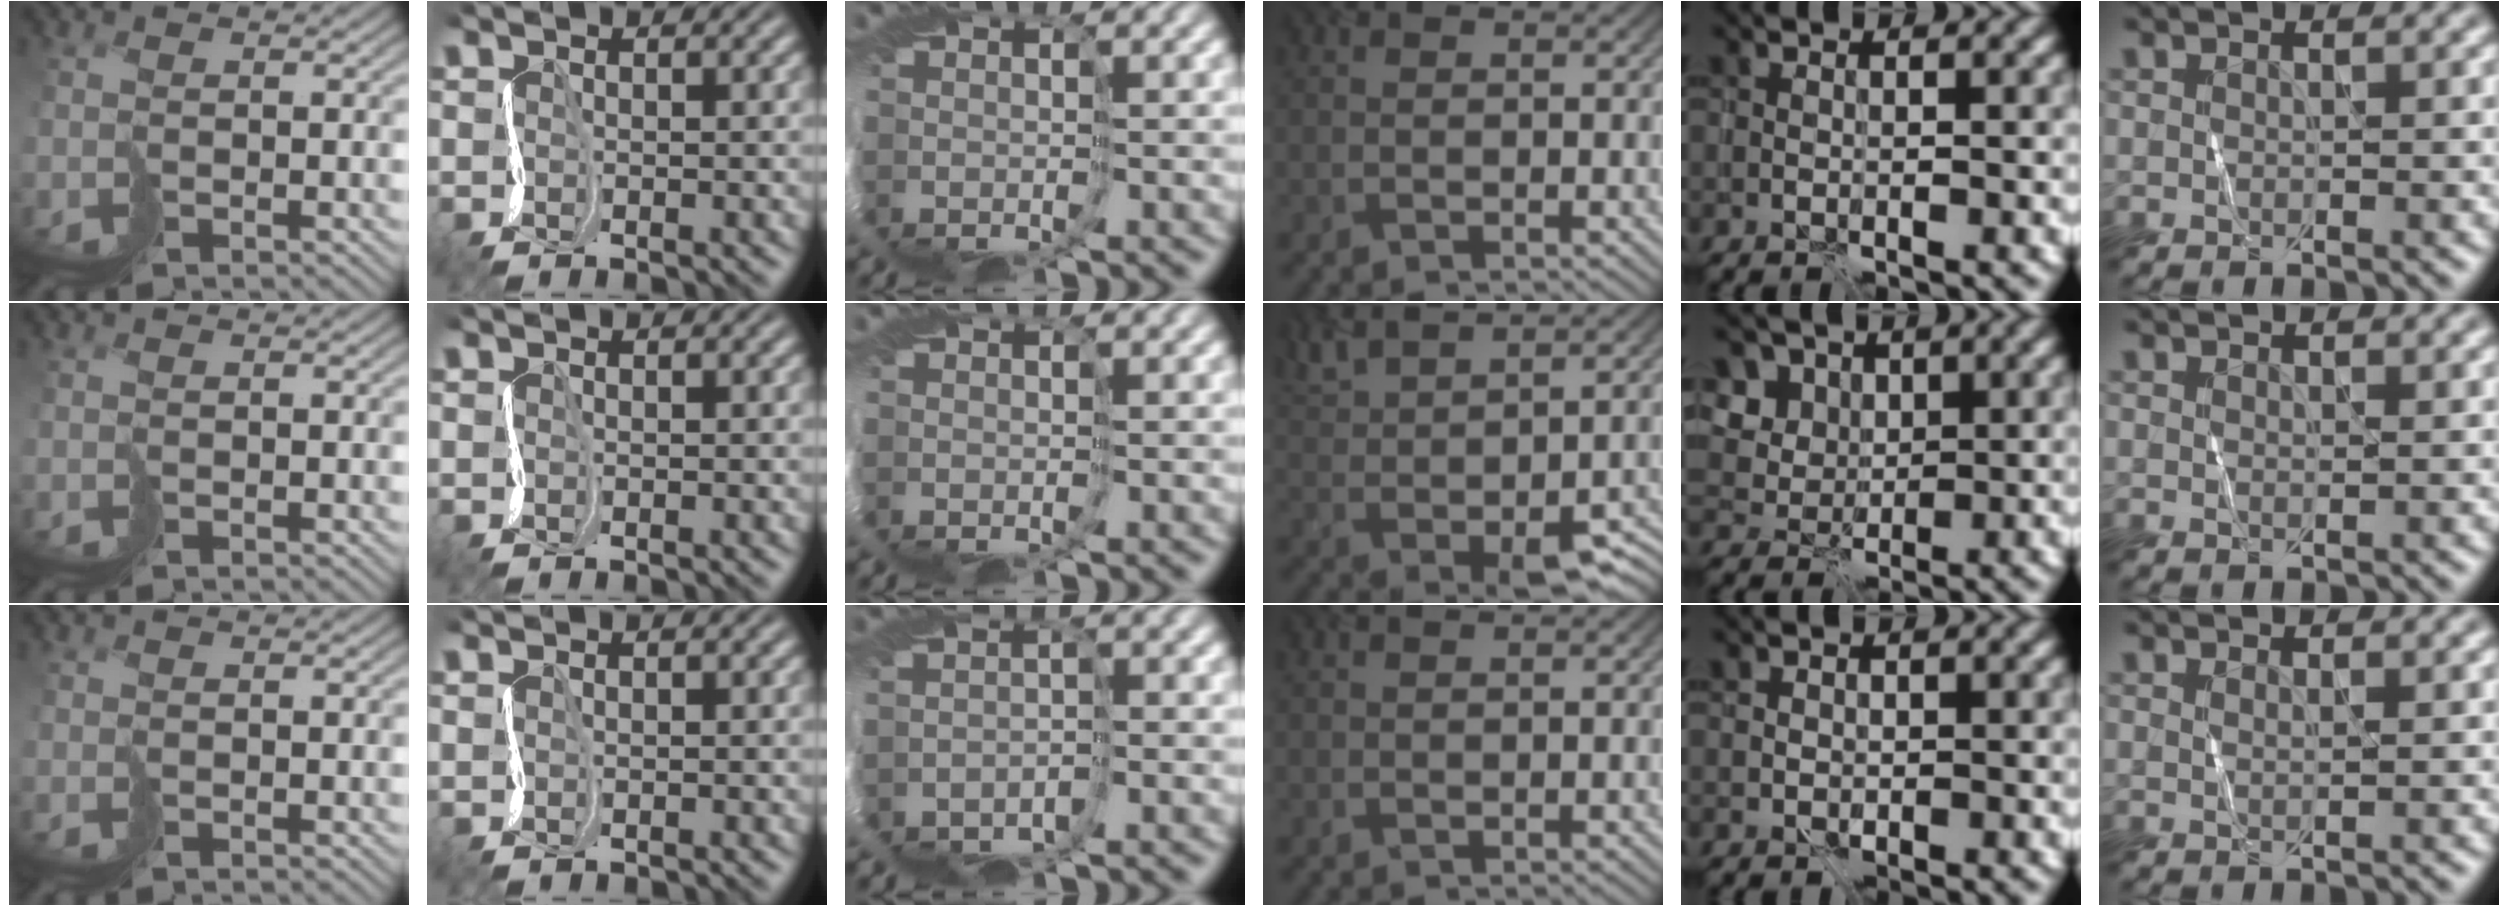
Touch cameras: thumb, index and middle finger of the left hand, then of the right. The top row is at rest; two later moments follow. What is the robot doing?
{"motion": "cut", "object": "paper bag"}